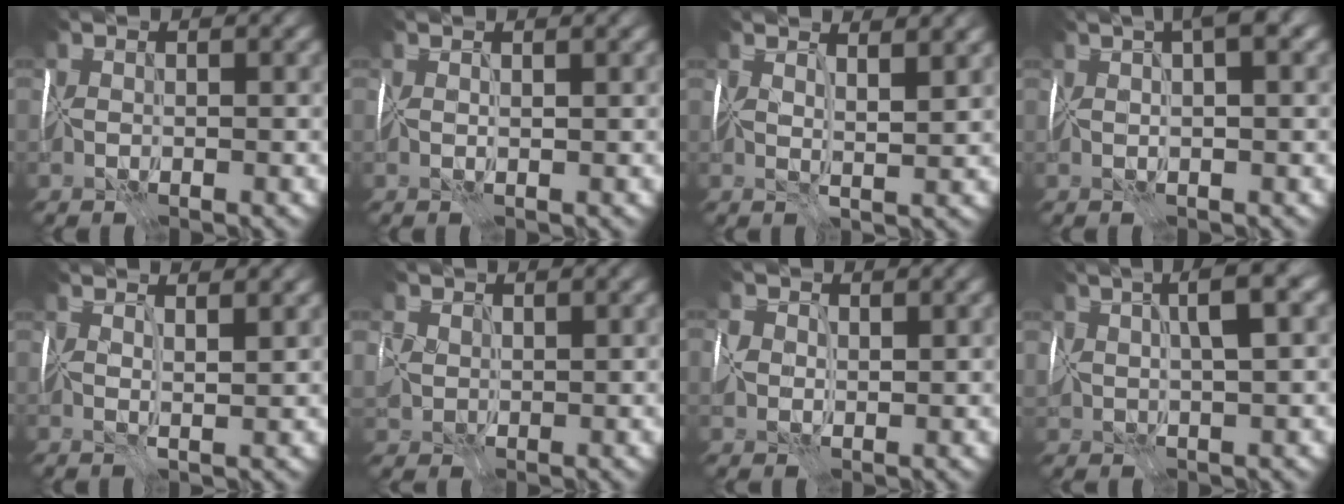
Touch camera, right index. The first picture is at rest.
{"total": 1.7, "force": [1.6, 0.0, 0.6], "torque": [0.001, 0.006, 0.028]}
{"total": 4.6, "force": [3.7, 0.8, 2.5], "torque": [-0.016, 0.009, 0.061]}
{"total": 4.1, "force": [2.8, 0.6, 2.9], "torque": [-0.029, 0.021, 0.044]}
{"total": 3.7, "force": [3.1, 0.6, 1.9], "torque": [-0.013, 0.009, 0.052]}
{"total": 3.8, "force": [2.7, 2.5, 0.9], "torque": [-0.045, 0.018, 0.052]}
{"total": 2.2, "force": [1.5, 1.5, 0.4], "torque": [-0.011, 0.006, 0.030]}
{"total": 5.5, "force": [3.1, 1.2, 4.4], "torque": [-0.078, 0.018, 0.057]}